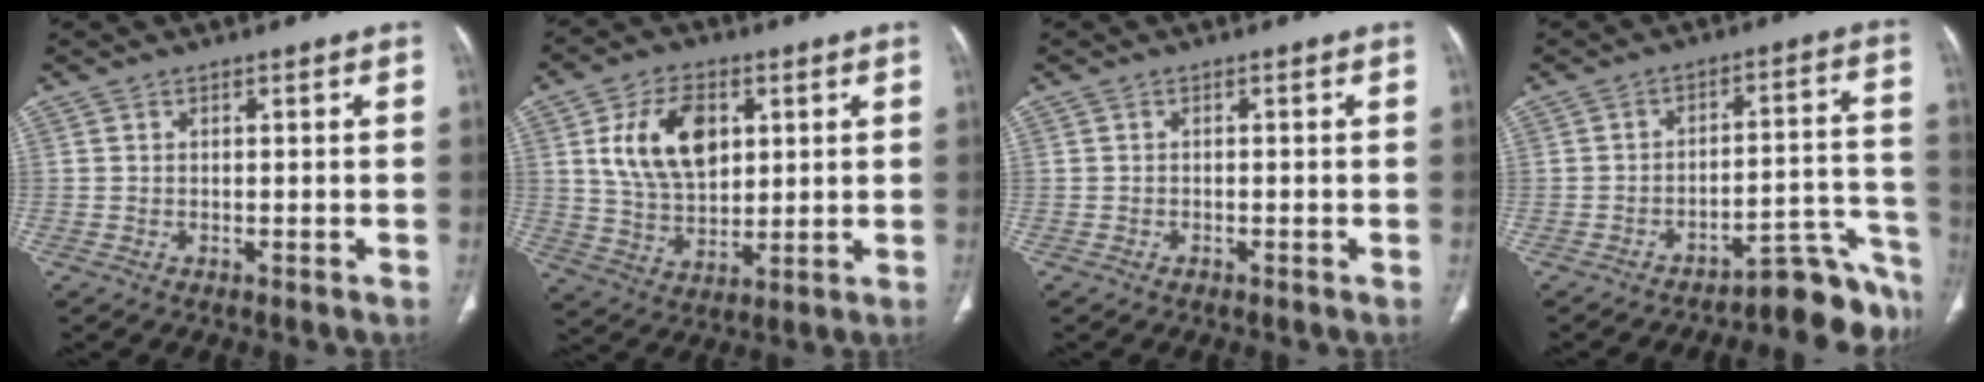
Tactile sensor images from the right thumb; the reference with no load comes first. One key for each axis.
{"total": 13.9, "fx": 4.0, "fy": 8.8, "fz": 9.9, "tx": -0.150, "ty": -0.012, "tz": 0.079}
{"total": 0.5, "fx": -0.4, "fy": 0.3, "fz": 0.1, "tx": -0.003, "ty": 0.000, "tz": -0.009}
{"total": 12.5, "fx": -11.4, "fy": 2.7, "fz": 4.3, "tx": -0.003, "ty": 0.112, "tz": -0.156}